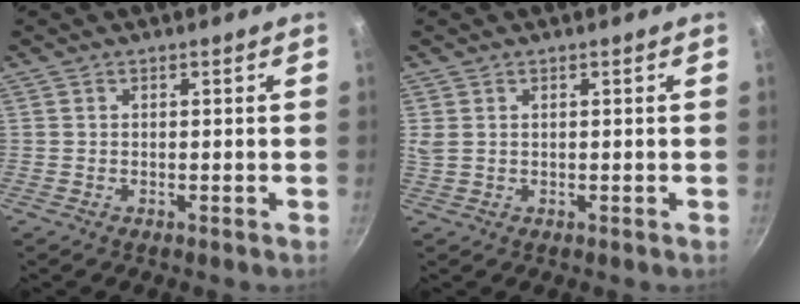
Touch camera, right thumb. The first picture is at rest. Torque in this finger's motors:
{"motor_torque": [-0.03, 0.00, 0.28, 0.45, 0.05]}